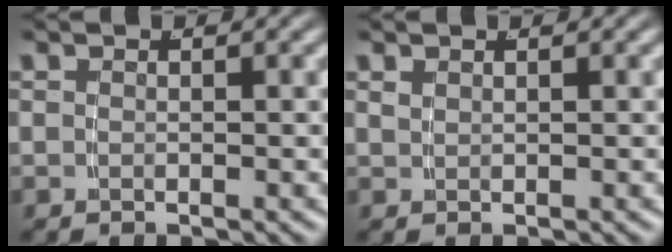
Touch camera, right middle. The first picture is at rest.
{"total": 0.8, "force": [0.6, -0.5, 0.0], "torque": [0.005, -0.001, 0.019]}